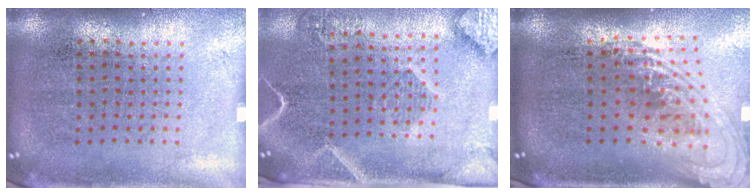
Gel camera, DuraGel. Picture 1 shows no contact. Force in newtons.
{"total": 2.5, "press": 1.9, "slide": 1.7}
{"total": 2.4, "press": 1.7, "slide": 1.7}